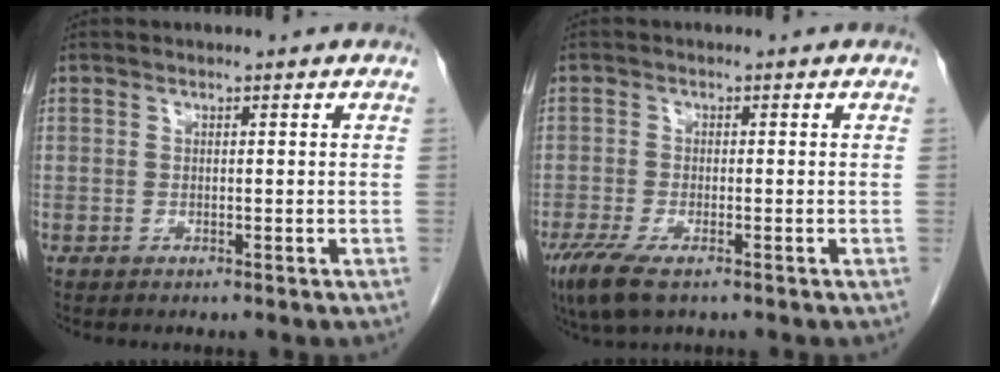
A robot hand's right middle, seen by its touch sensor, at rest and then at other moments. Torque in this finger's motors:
{"motor_torque": [1.30, -0.84, 0.35, 0.10]}